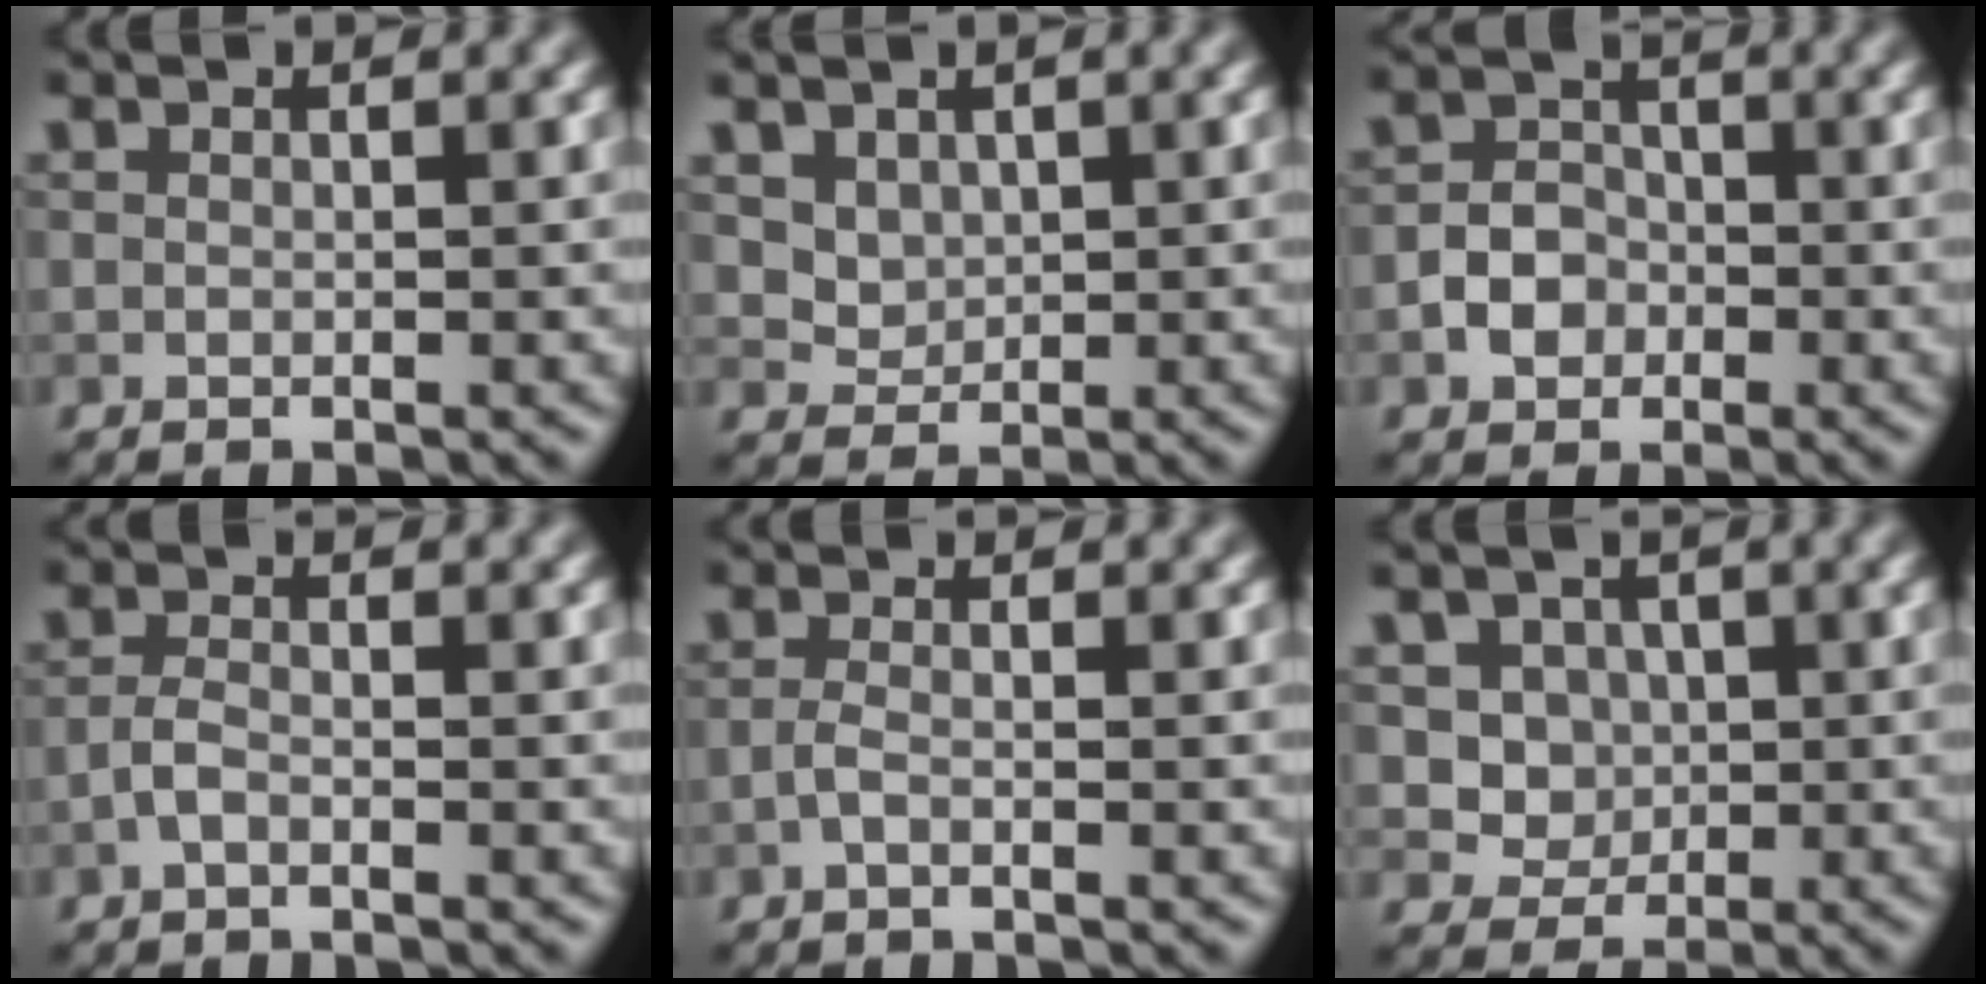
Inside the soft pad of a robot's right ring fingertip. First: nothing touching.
{"total": 2.9, "force": [1.4, 2.2, 1.4], "torque": [-0.043, -0.004, 0.051]}
{"total": 2.9, "force": [-1.1, 2.3, 1.3], "torque": [-0.017, 0.005, -0.023]}
{"total": 1.5, "force": [-0.9, 0.5, 1.1], "torque": [-0.025, 0.003, -0.023]}
{"total": 1.2, "force": [-0.7, 0.3, 0.9], "torque": [-0.021, 0.002, -0.016]}
{"total": 3.6, "force": [0.8, 3.2, 1.4], "torque": [-0.024, -0.008, 0.021]}